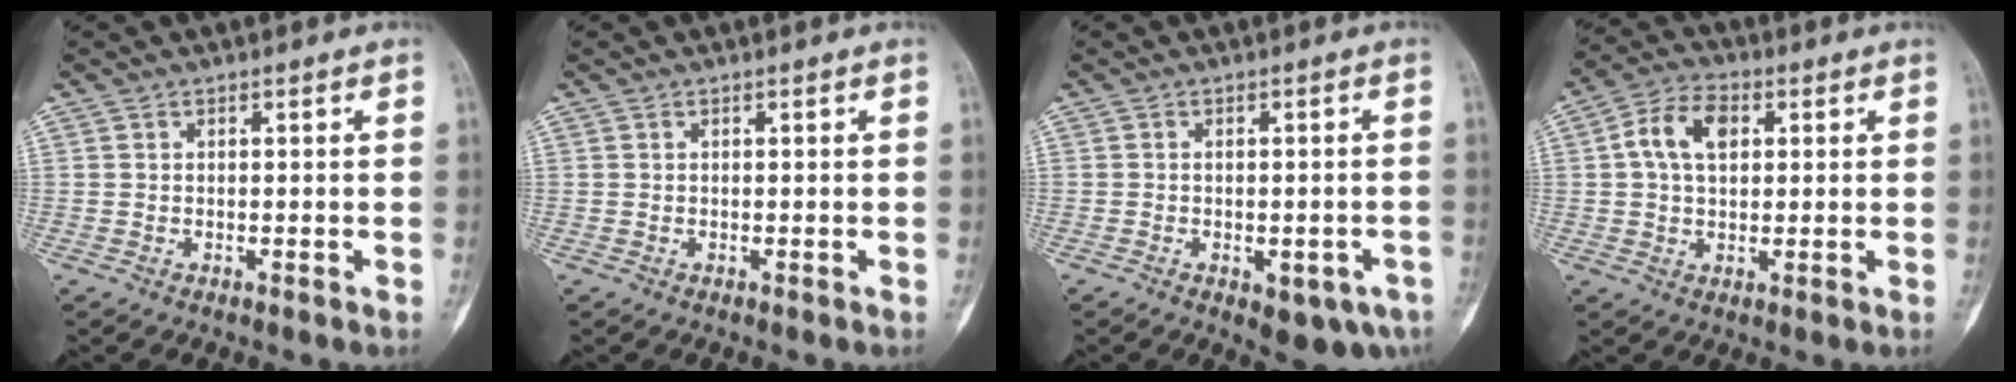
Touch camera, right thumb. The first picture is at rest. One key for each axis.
{"total": 0.0}
{"total": 7.4, "fx": -3.4, "fy": 3.6, "fz": 5.5, "tx": -0.056, "ty": 0.016, "tz": -0.034}
{"total": 8.5, "fx": 1.8, "fy": 5.5, "fz": 6.2, "tx": -0.109, "ty": 0.016, "tz": 0.029}